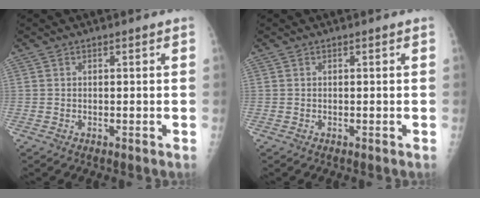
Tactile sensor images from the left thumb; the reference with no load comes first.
{"total": 0.0}